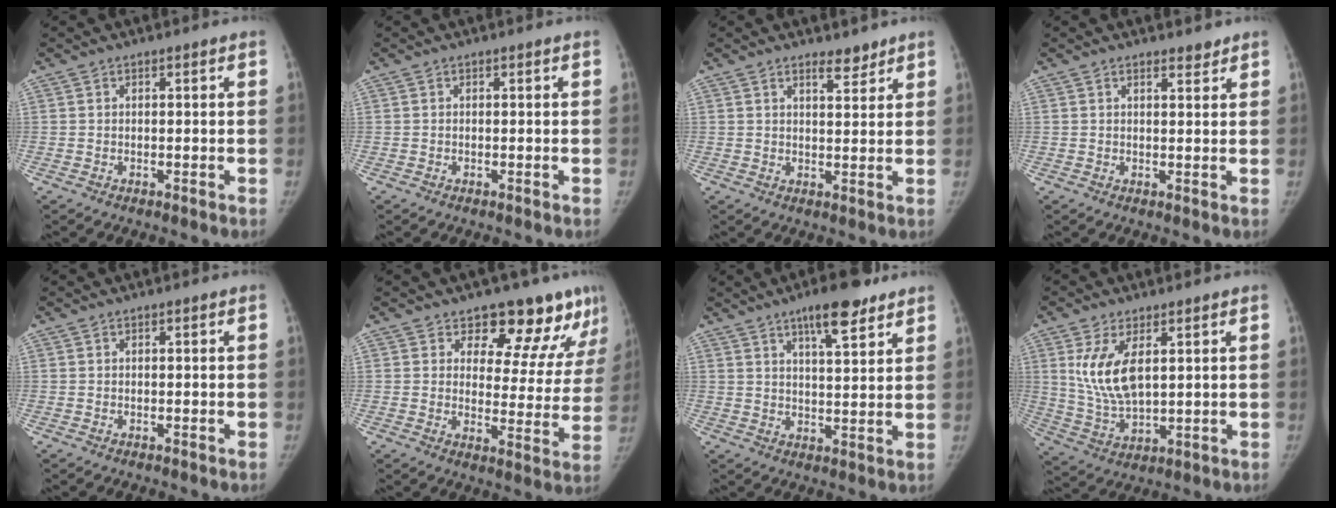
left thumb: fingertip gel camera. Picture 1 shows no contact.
{"total": 0.0}
{"total": 3.4, "force": [2.8, 1.2, 1.6], "torque": [-0.012, -0.022, 0.043]}
{"total": 1.9, "force": [1.7, 0.6, 0.7], "torque": [-0.003, -0.013, 0.024]}
{"total": 0.0}
{"total": 14.8, "force": [11.9, 6.6, 5.6], "torque": [-0.004, -0.082, 0.135]}
{"total": 9.9, "force": [6.5, 2.8, 7.0], "torque": [-0.090, -0.036, 0.099]}
{"total": 10.4, "force": [3.3, 5.0, 8.5], "torque": [-0.163, -0.017, 0.077]}